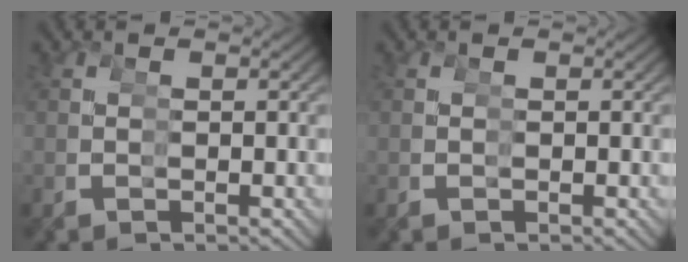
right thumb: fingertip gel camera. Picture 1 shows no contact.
{"total": 0.0}